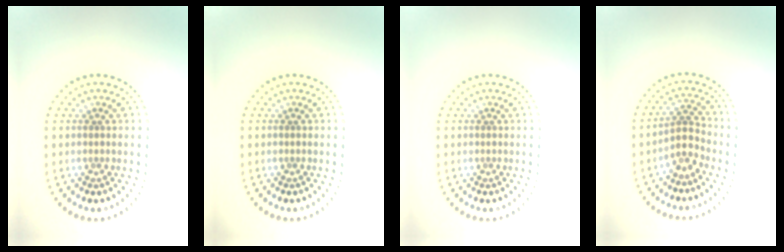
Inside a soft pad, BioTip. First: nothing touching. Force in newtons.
{"total": 0.0}
{"total": 0.0}
{"total": 2.4, "press": 1.7, "slide": 1.7}